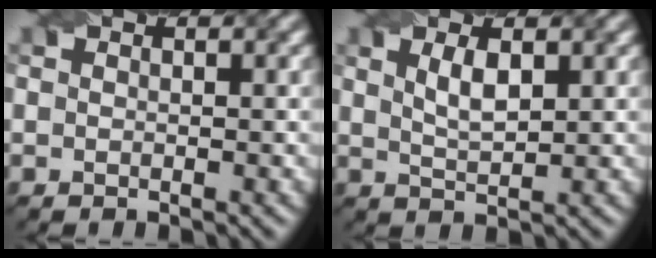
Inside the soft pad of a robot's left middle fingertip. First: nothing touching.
{"total": 2.5, "force": [1.1, 0.8, 2.1], "torque": [-0.042, -0.001, 0.023]}